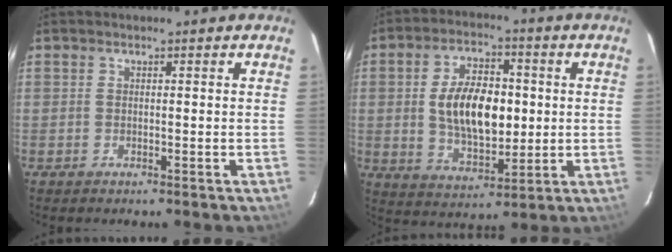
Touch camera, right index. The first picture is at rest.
{"total": 13.5, "force": [0.7, 7.2, 11.4], "torque": [-0.206, 0.010, 0.021]}